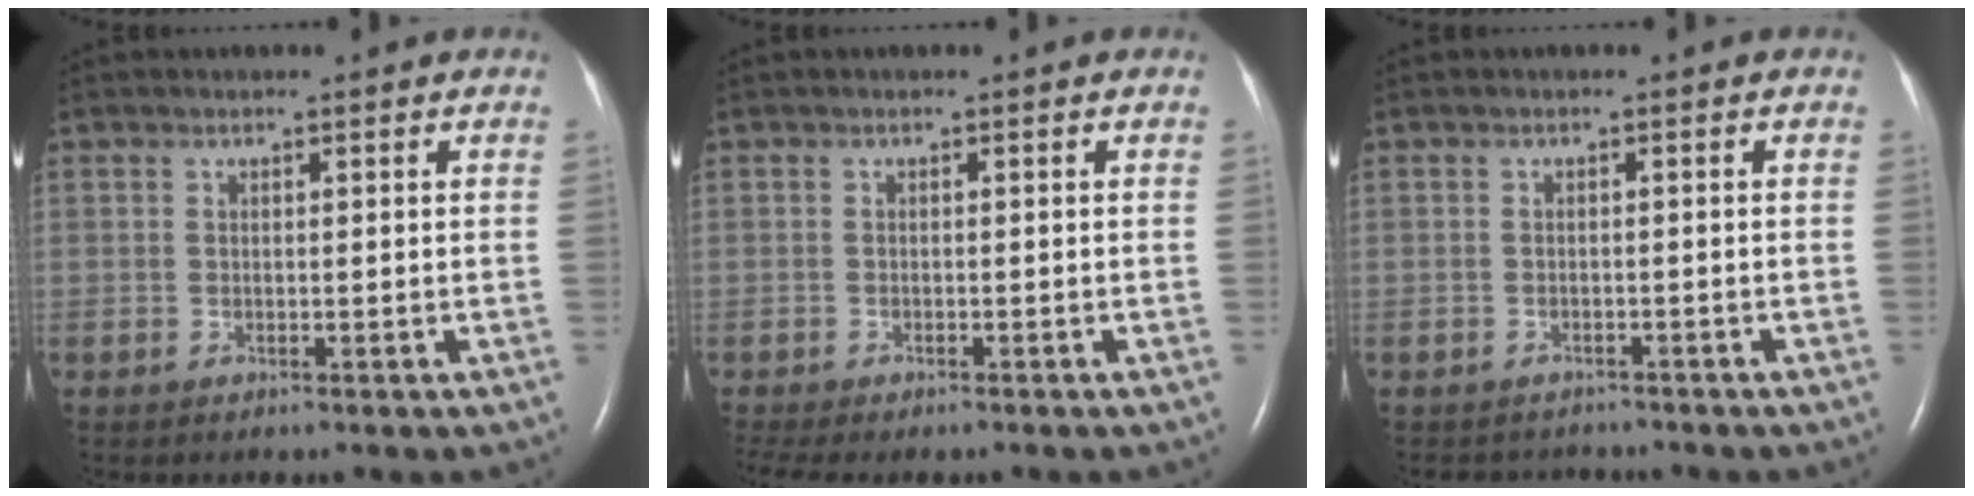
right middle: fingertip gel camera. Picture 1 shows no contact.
{"total": 6.0, "force": [-5.1, 1.5, 2.9], "torque": [-0.047, -0.004, -0.071]}
{"total": 3.2, "force": [-3.0, 1.1, -0.2], "torque": [0.000, -0.001, -0.040]}